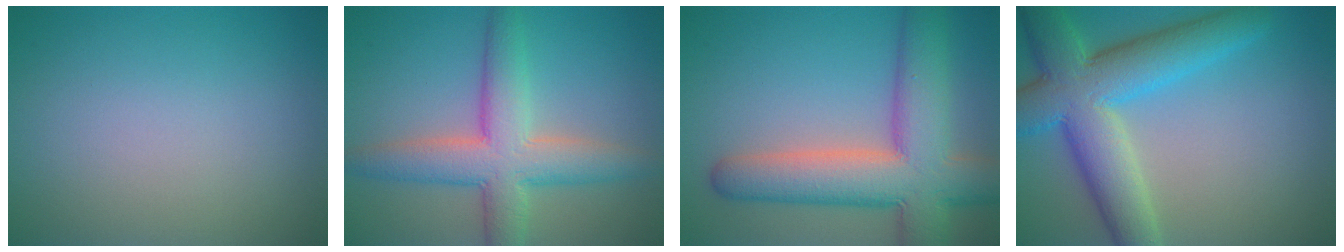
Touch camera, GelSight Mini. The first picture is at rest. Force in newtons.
{"total": 6.7, "press": 6.7, "slide": 0.6}
{"total": 10.2, "press": 10.2, "slide": 0.8}
{"total": 9.4, "press": 9.4, "slide": 0.3}